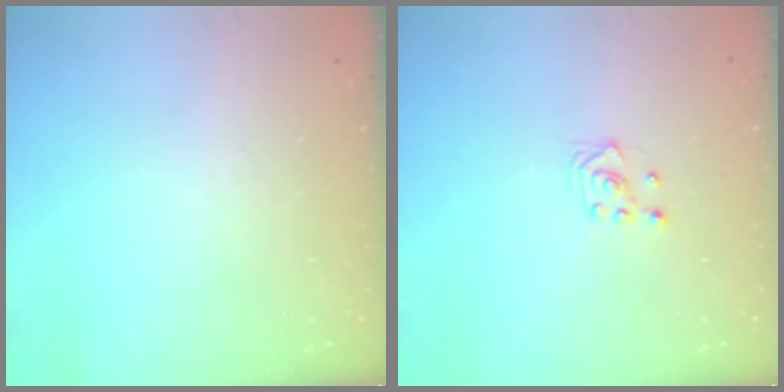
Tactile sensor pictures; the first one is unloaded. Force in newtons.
{"total": 3.0, "press": 2.6, "slide": 1.5}